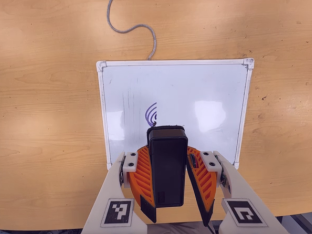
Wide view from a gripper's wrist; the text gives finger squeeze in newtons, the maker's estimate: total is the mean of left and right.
{"total": 7.0, "left": 7.4, "right": 6.6}